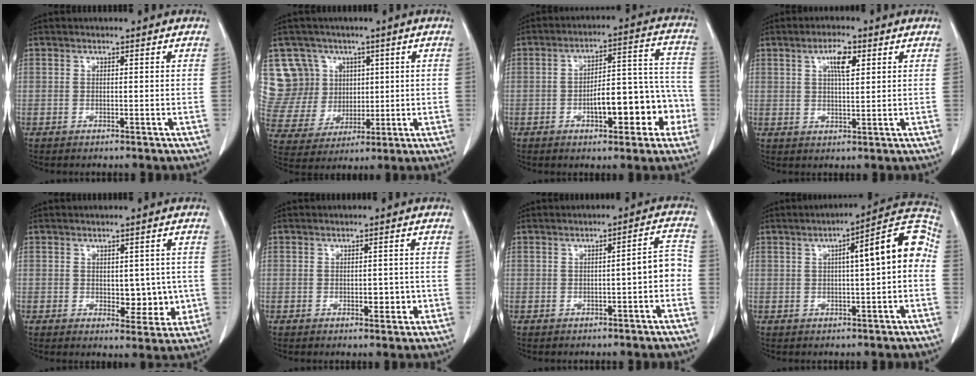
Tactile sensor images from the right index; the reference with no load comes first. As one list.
[{"total": 11.7, "force": [4.9, 10.6, 1.2], "torque": [-0.052, 0.047, 0.114]}, {"total": 12.3, "force": [-4.1, 4.6, 10.6], "torque": [-0.137, 0.049, -0.052]}, {"total": 4.5, "force": [1.9, 1.1, 3.9], "torque": [-0.072, 0.002, 0.033]}, {"total": 5.6, "force": [-0.2, 3.3, 4.4], "torque": [-0.040, -0.001, 0.008]}, {"total": 2.6, "force": [-0.6, 1.5, 2.0], "torque": [-0.020, 0.002, -0.002]}, {"total": 4.2, "force": [-1.0, 0.7, 4.0], "torque": [-0.047, 0.019, -0.014]}, {"total": 10.6, "force": [1.0, 1.7, 10.4], "torque": [-0.137, 0.039, 0.008]}]